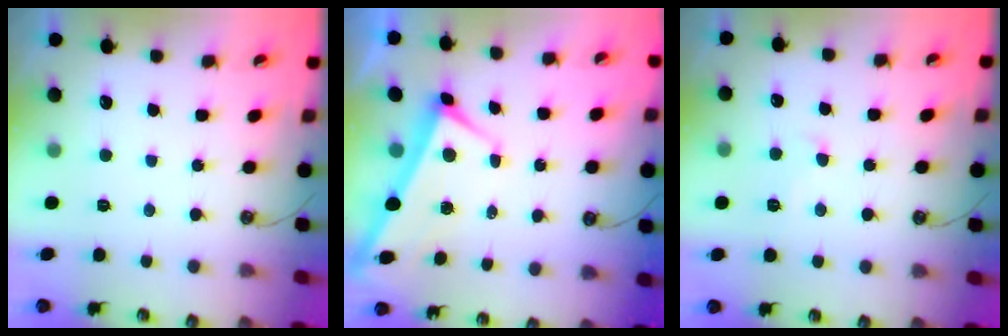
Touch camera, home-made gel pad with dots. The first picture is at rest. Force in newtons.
{"total": 3.0, "press": 2.9, "slide": 0.9}
{"total": 2.9, "press": 2.8, "slide": 0.6}